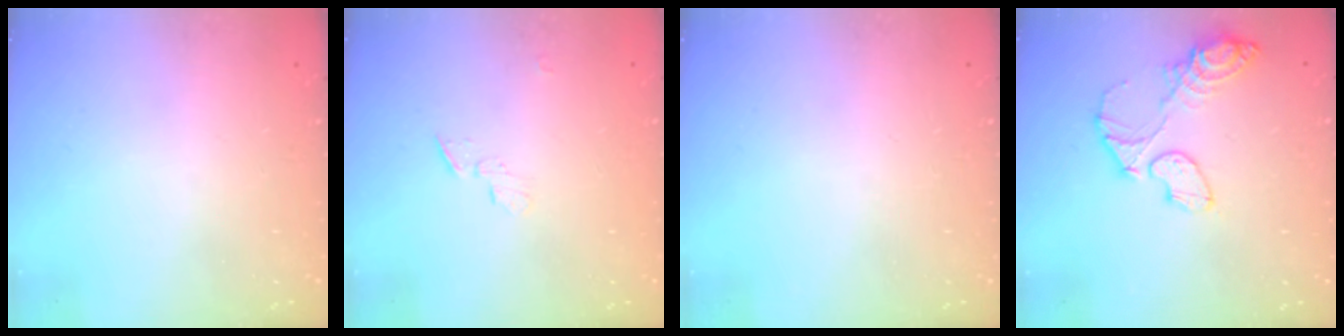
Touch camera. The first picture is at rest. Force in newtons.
{"total": 3.3, "press": 3.3, "slide": 0.3}
{"total": 0.0}
{"total": 11.0, "press": 11.0, "slide": 0.5}